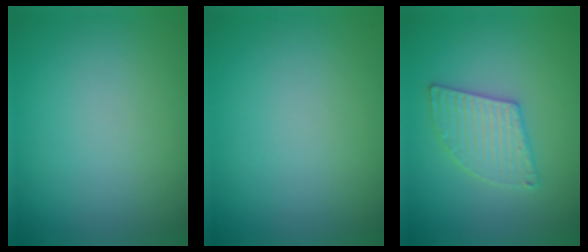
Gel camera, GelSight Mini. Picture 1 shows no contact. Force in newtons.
{"total": 0.0}
{"total": 3.2, "press": 3.2, "slide": 0.3}